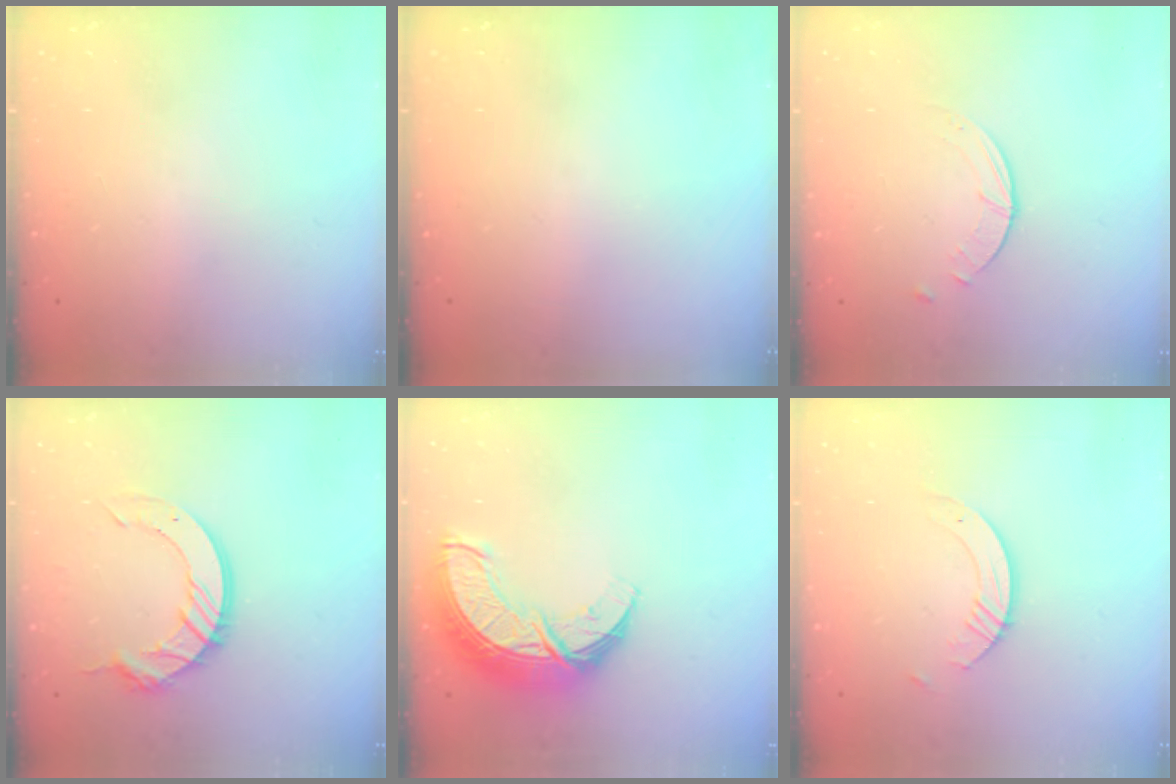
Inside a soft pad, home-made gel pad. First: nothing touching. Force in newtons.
{"total": 0.0}
{"total": 0.9, "press": 0.9, "slide": 0.1}
{"total": 12.2, "press": 12.1, "slide": 1.1}
{"total": 14.4, "press": 14.4, "slide": 1.0}
{"total": 4.3, "press": 4.2, "slide": 0.3}